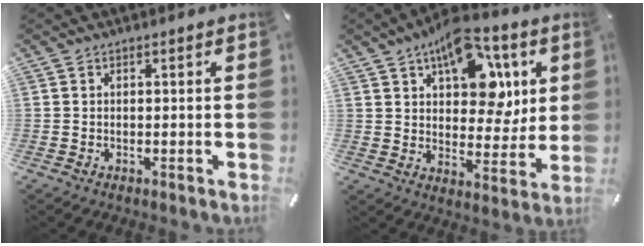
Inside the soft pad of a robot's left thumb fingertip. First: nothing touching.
{"total": 15.5, "force": [7.7, 9.3, 9.6], "torque": [-0.128, -0.037, 0.135]}